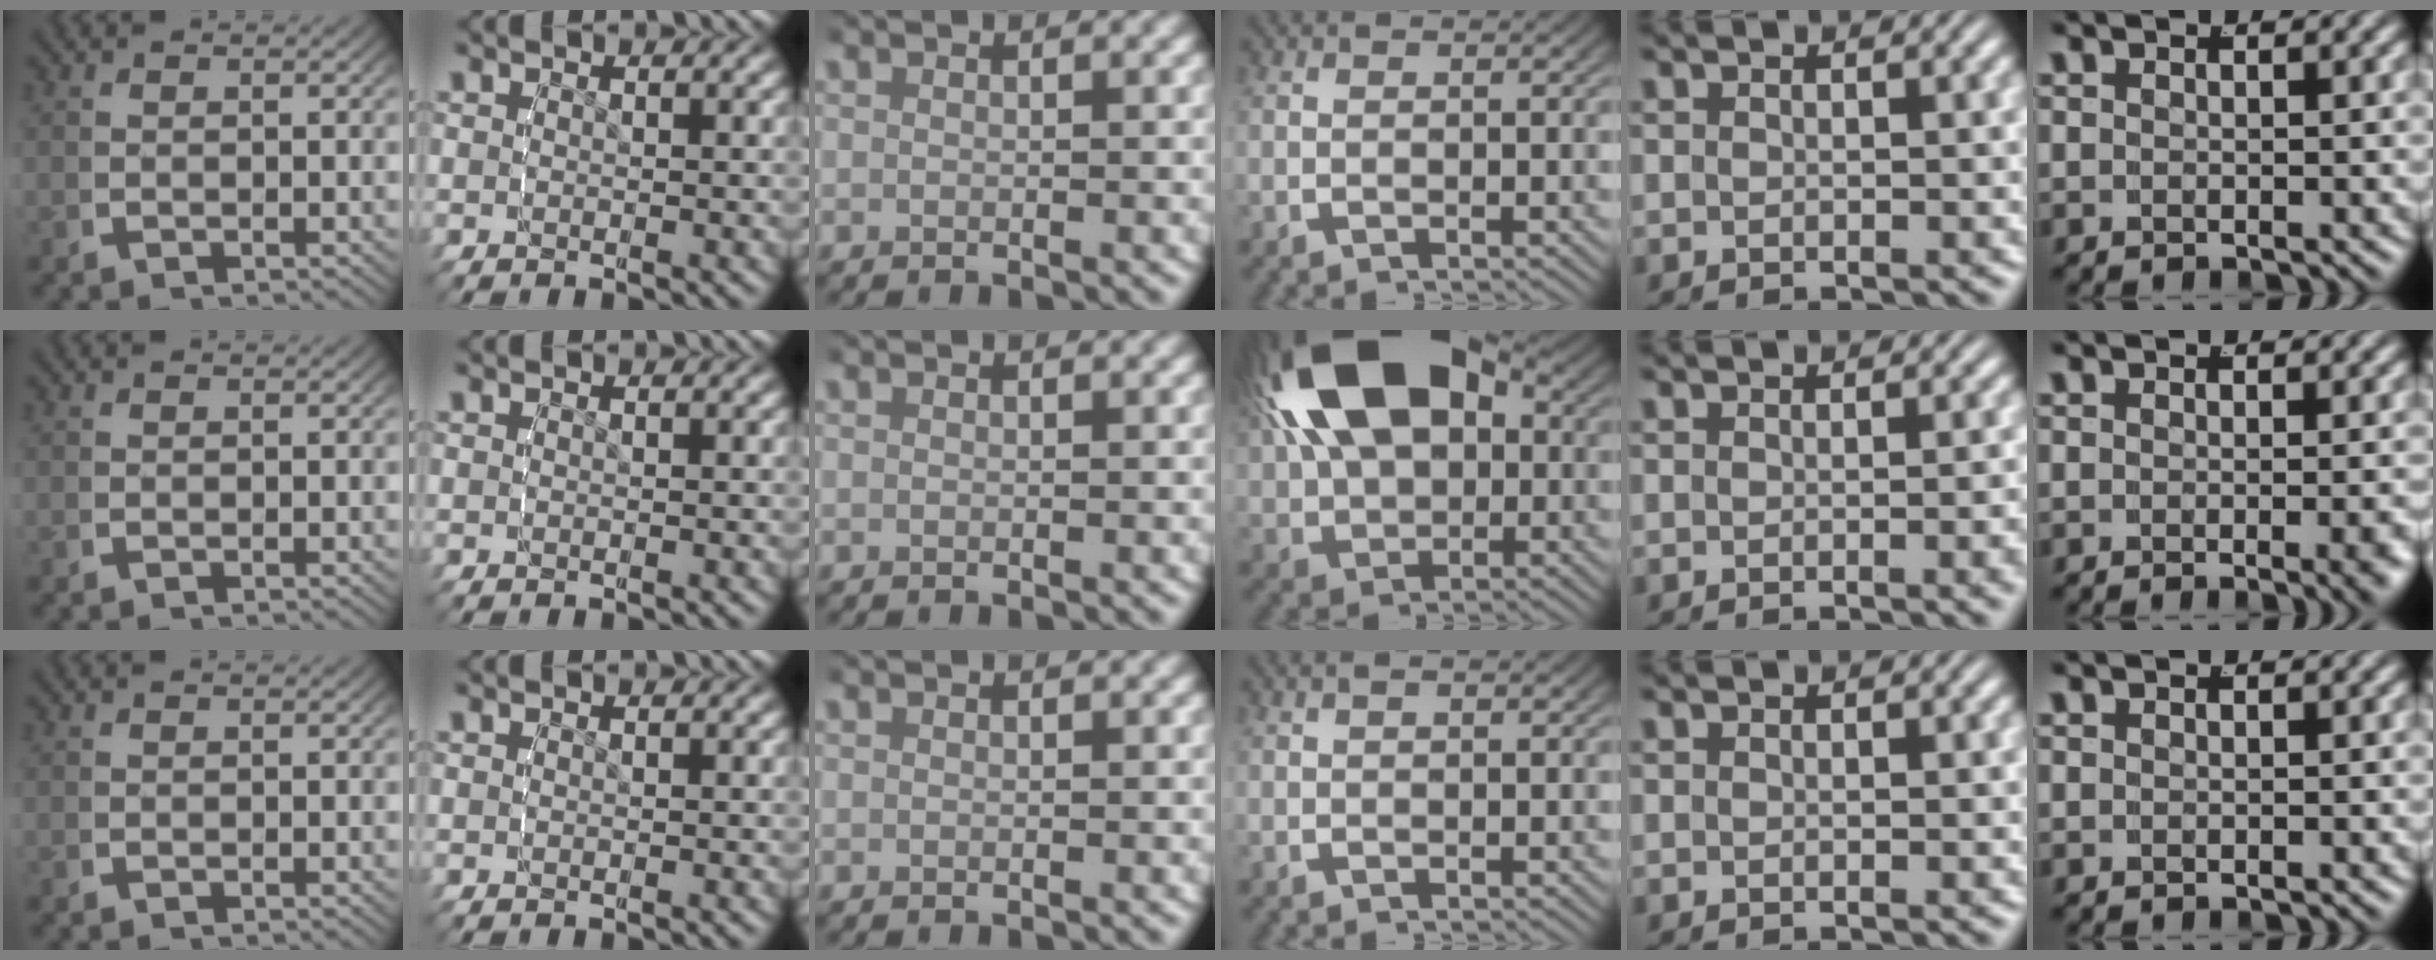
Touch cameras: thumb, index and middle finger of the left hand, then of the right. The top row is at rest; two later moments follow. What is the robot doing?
{"motion": "lift_and_place", "object": "screwdriver"}